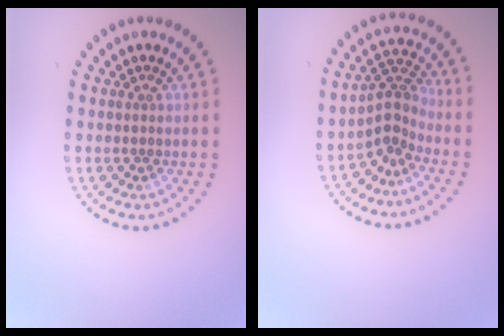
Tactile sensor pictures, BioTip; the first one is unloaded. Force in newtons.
{"total": 2.7, "press": 1.9, "slide": 1.9}